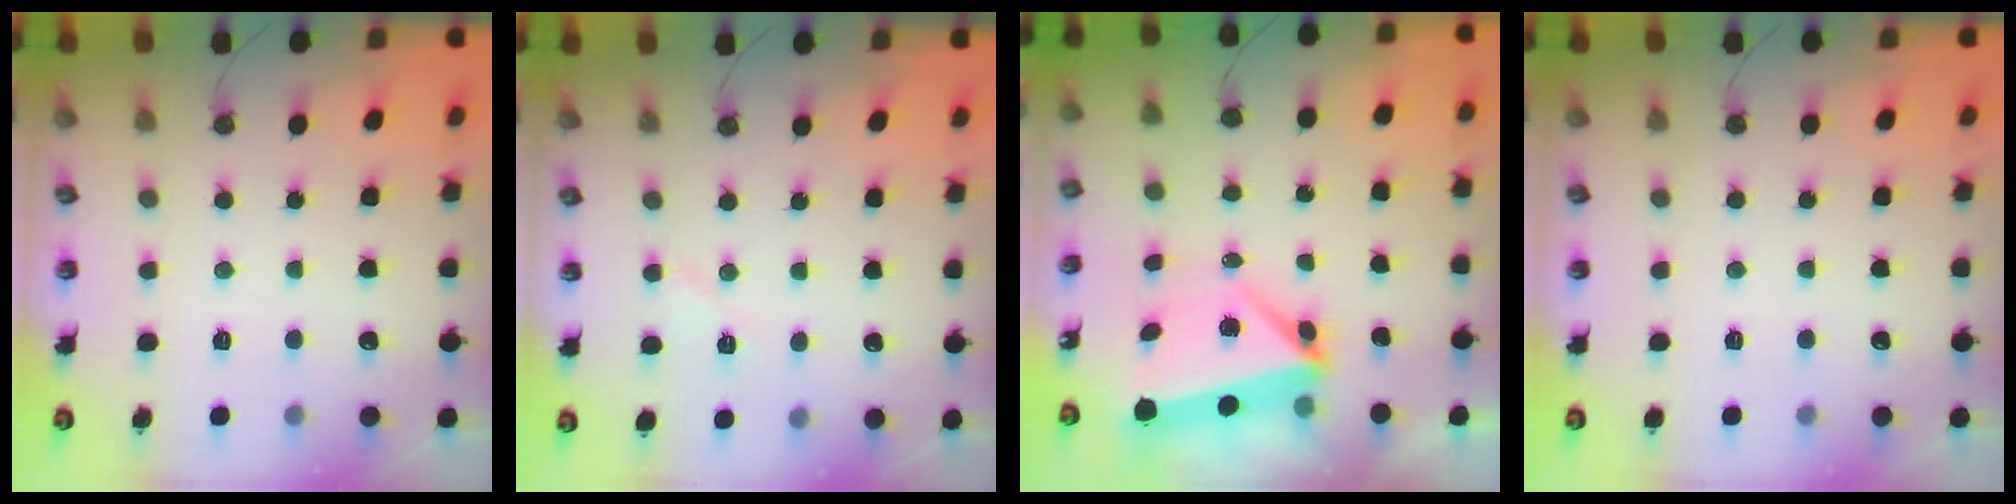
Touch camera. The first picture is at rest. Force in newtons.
{"total": 5.2, "press": 4.6, "slide": 2.5}
{"total": 5.6, "press": 5.6, "slide": 0.2}
{"total": 1.5, "press": 0.8, "slide": 1.3}